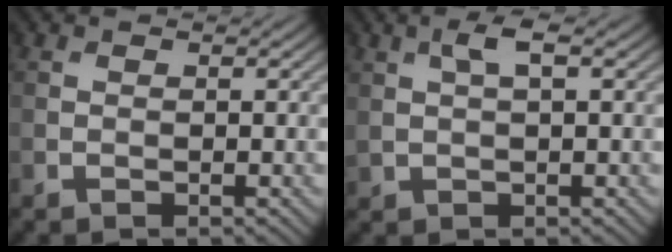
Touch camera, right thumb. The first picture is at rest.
{"total": 3.1, "force": [1.2, 1.1, 2.7], "torque": [-0.062, 0.007, 0.023]}